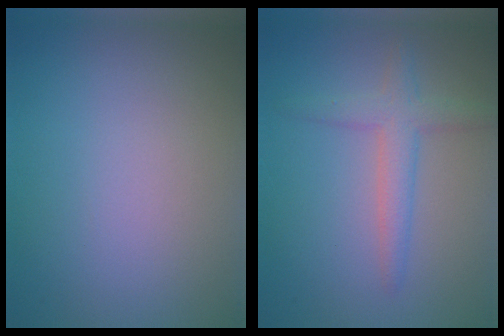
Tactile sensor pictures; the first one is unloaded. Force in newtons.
{"total": 2.9, "press": 2.9, "slide": 0.2}